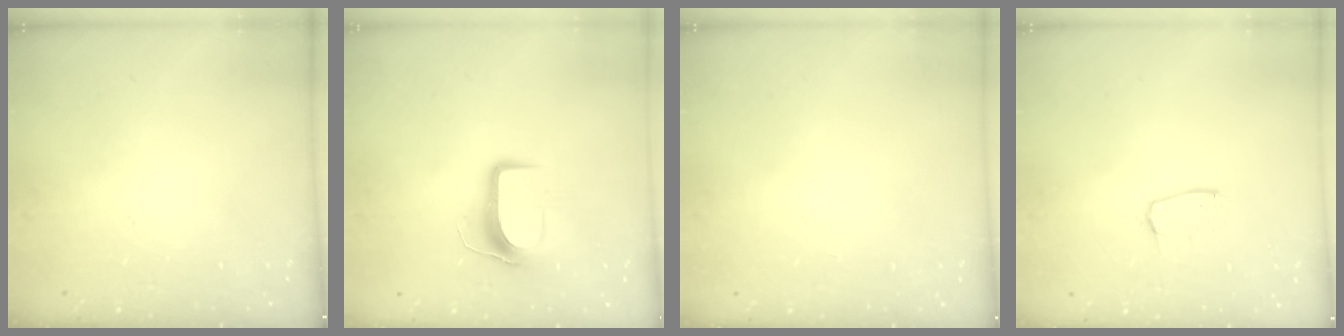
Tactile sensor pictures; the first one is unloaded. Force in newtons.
{"total": 8.7, "press": 8.6, "slide": 0.5}
{"total": 0.0}
{"total": 6.0, "press": 6.0, "slide": 0.3}